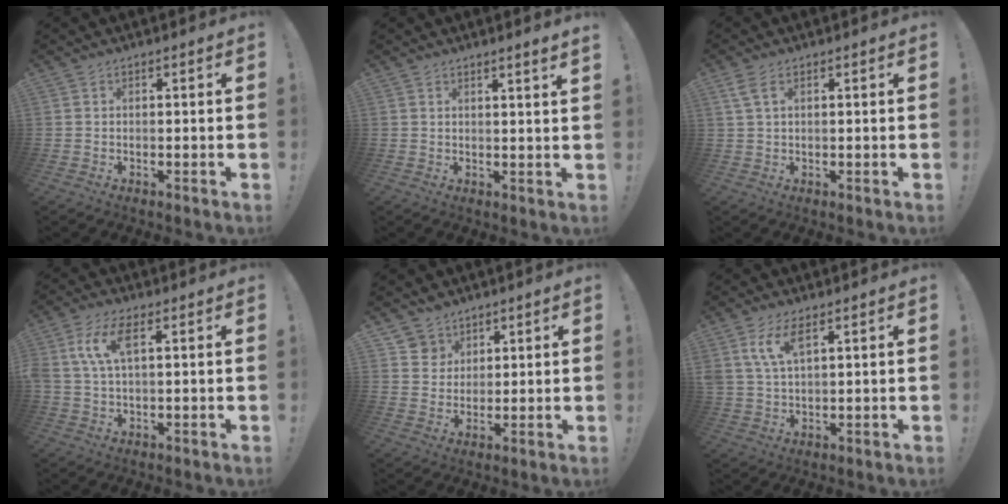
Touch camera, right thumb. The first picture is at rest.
{"total": 2.3, "force": [1.7, -0.9, 1.1], "torque": [-0.013, -0.017, 0.027]}
{"total": 4.0, "force": [1.8, 2.0, 3.0], "torque": [-0.055, 0.001, 0.034]}
{"total": 8.5, "force": [2.4, 3.4, 7.4], "torque": [-0.150, 0.001, 0.044]}
{"total": 5.8, "force": [3.8, 4.4, -0.4], "torque": [0.006, -0.033, 0.075]}
{"total": 7.6, "force": [3.9, 3.2, 5.8], "torque": [-0.120, -0.004, 0.071]}